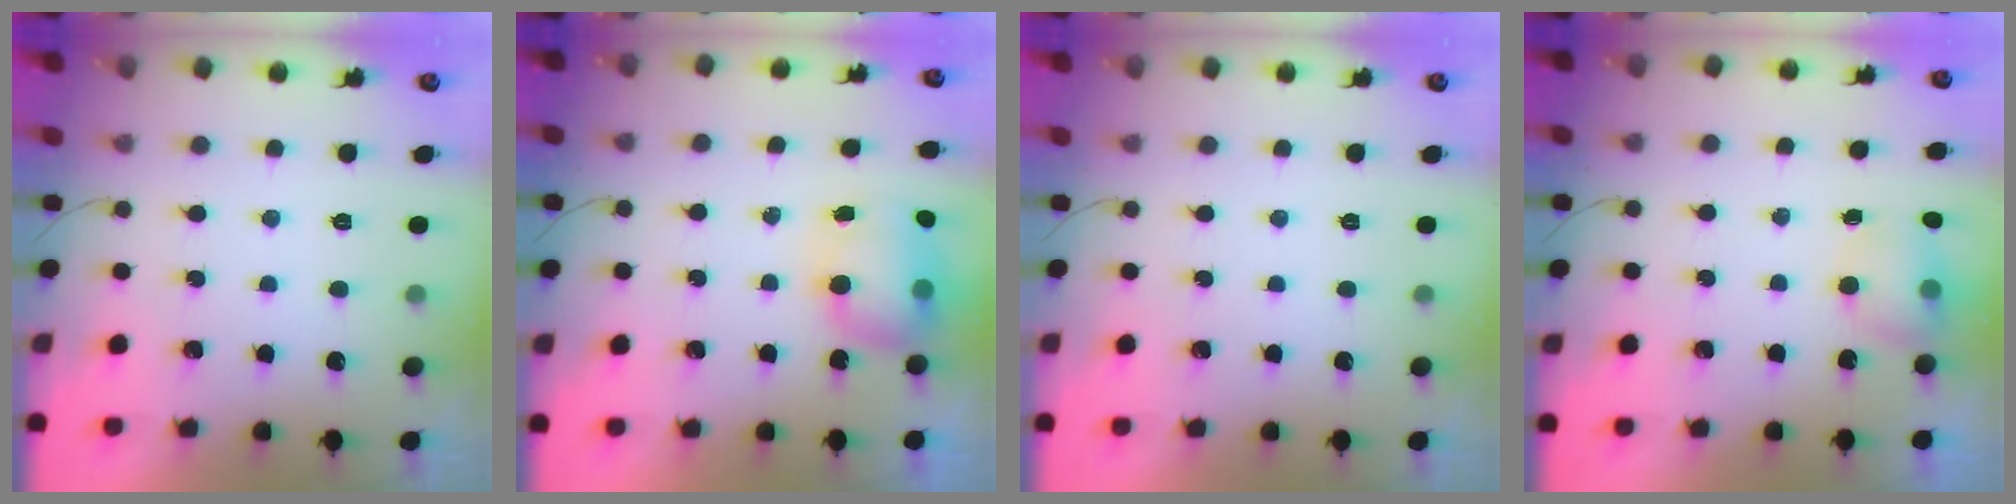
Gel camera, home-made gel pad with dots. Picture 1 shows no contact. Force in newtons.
{"total": 12.0, "press": 9.4, "slide": 7.5}
{"total": 0.0}
{"total": 7.4, "press": 5.7, "slide": 4.7}